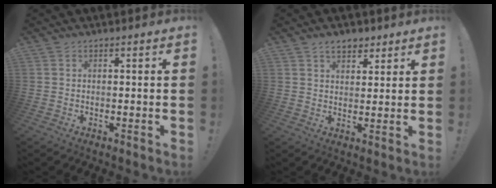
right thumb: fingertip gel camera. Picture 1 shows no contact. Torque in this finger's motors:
{"motor_torque": [0.07, 0.09, 0.45, 0.19, 0.00]}